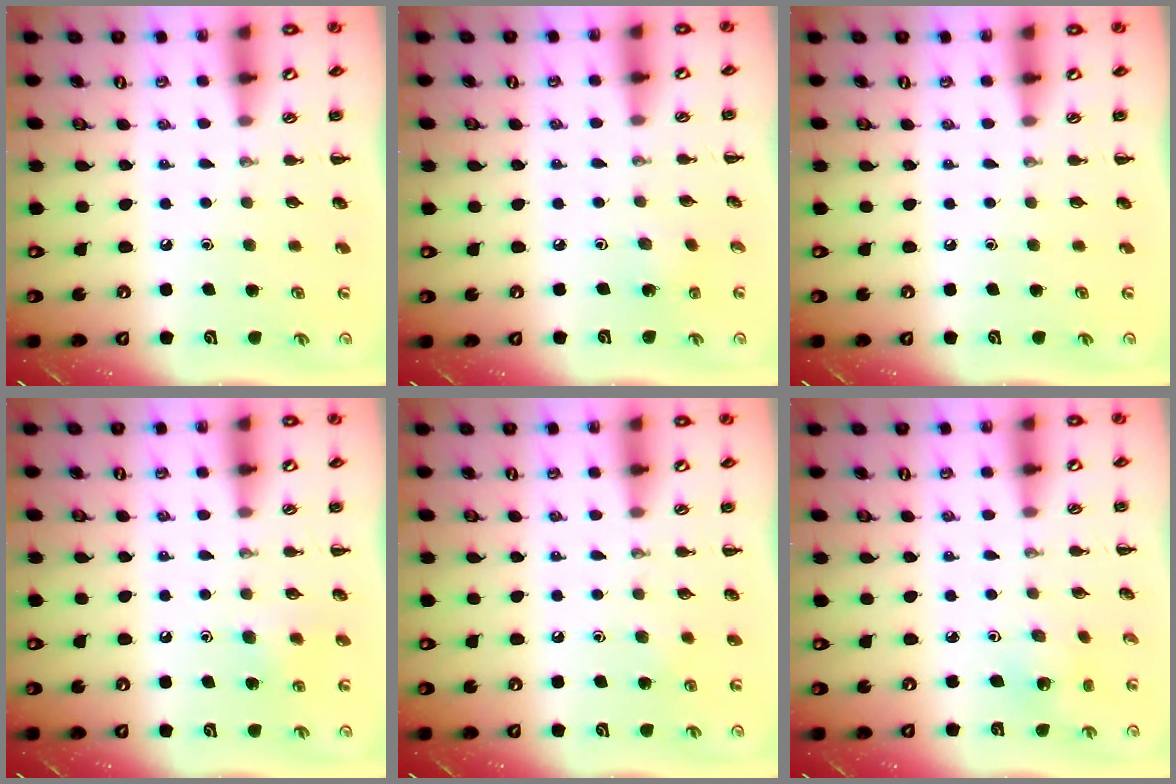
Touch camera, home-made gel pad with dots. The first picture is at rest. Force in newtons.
{"total": 1.4, "press": 1.3, "slide": 0.5}
{"total": 0.0}
{"total": 6.2, "press": 6.0, "slide": 1.6}
{"total": 3.4, "press": 3.2, "slide": 1.2}
{"total": 2.3, "press": 2.2, "slide": 0.7}